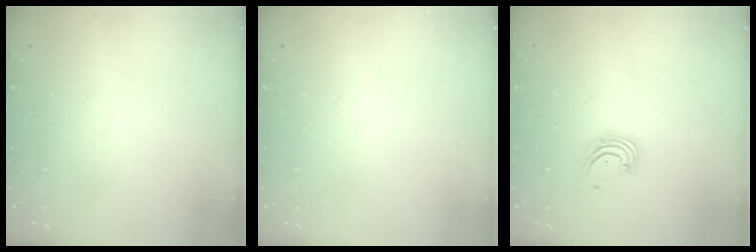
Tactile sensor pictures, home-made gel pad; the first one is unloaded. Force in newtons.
{"total": 0.0}
{"total": 1.8, "press": 1.8, "slide": 0.2}